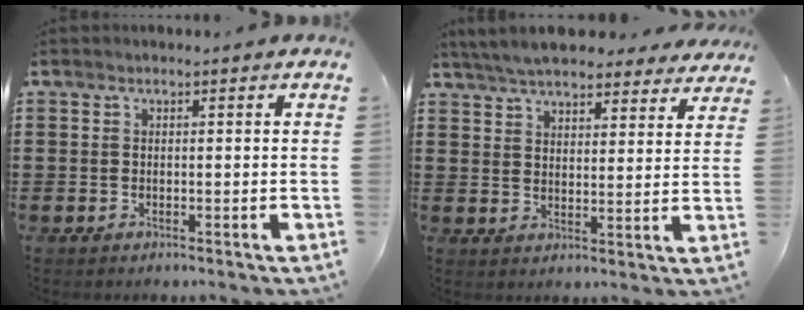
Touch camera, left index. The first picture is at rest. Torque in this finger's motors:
{"motor_torque": [1.63, -0.51, 1.05, 0.21]}